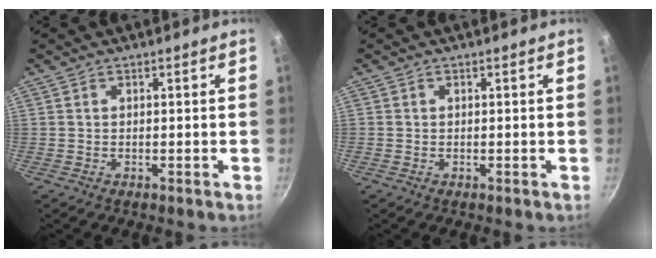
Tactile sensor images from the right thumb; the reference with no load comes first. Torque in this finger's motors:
{"motor_torque": [0.19, 0.06, -0.34, 0.18, -0.02]}